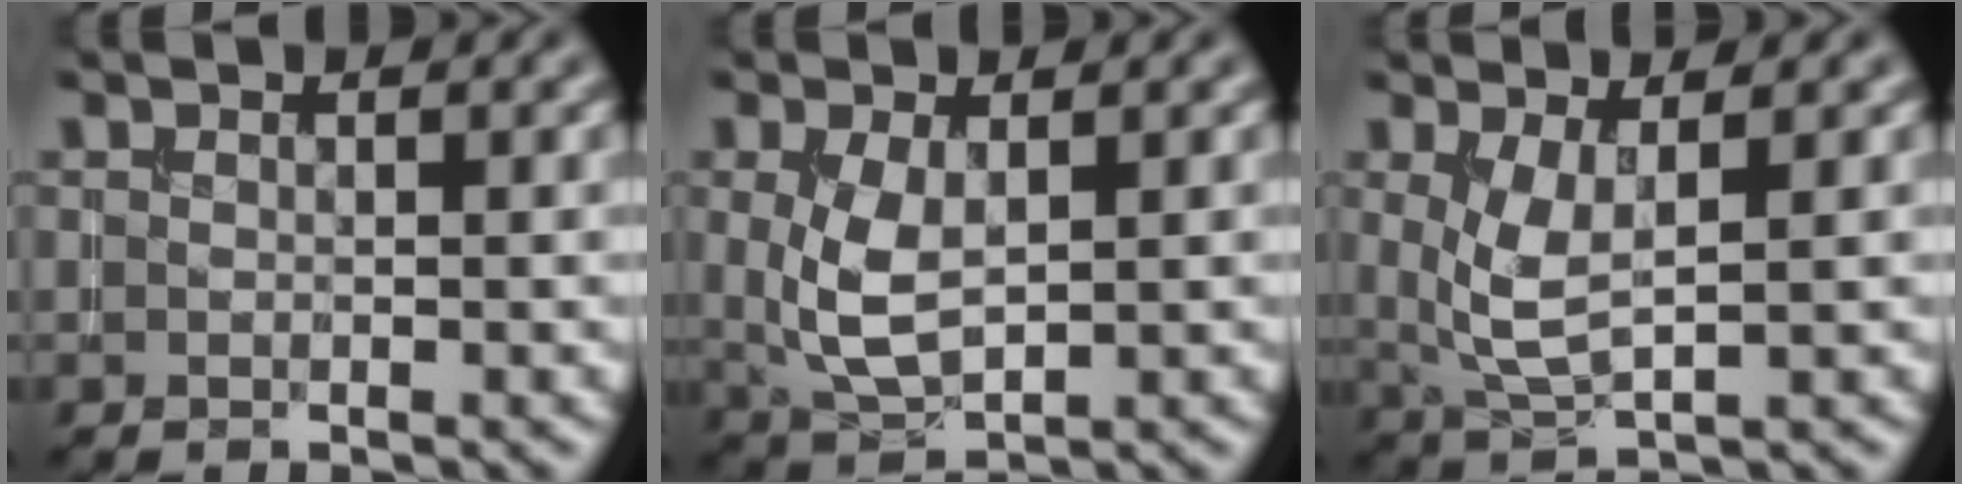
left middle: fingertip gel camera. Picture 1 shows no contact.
{"total": 4.0, "force": [0.5, 2.0, 3.4], "torque": [-0.078, -0.002, 0.016]}
{"total": 3.5, "force": [0.9, 1.1, 3.2], "torque": [-0.074, -0.009, 0.023]}